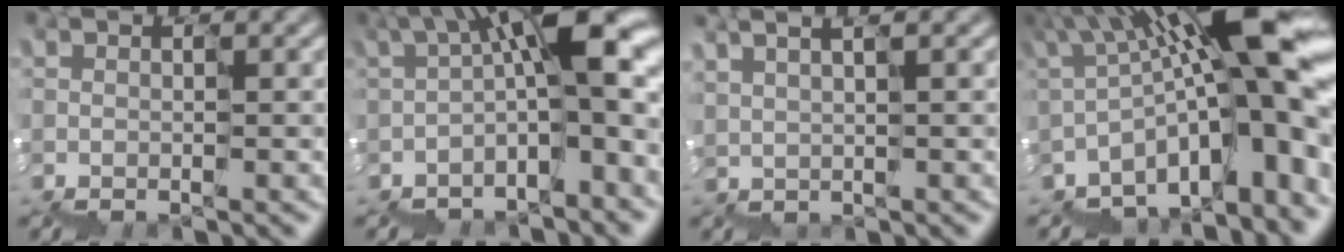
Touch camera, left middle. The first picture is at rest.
{"total": 9.3, "force": [-0.9, 2.9, 8.8], "torque": [-0.132, 0.033, -0.016]}
{"total": 1.6, "force": [1.6, 0.3, 0.4], "torque": [-0.002, 0.021, 0.031]}
{"total": 13.6, "force": [-0.8, 3.8, 13.1], "torque": [-0.186, 0.034, -0.014]}